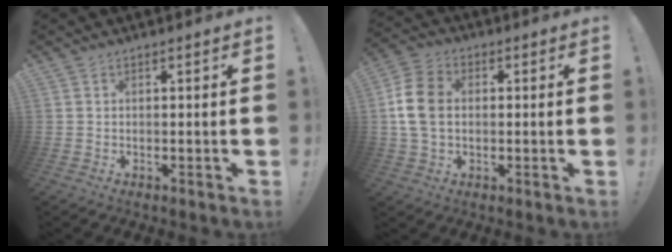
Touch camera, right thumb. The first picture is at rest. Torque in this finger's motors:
{"motor_torque": [0.06, 0.49, 0.67, -0.08, 0.01]}